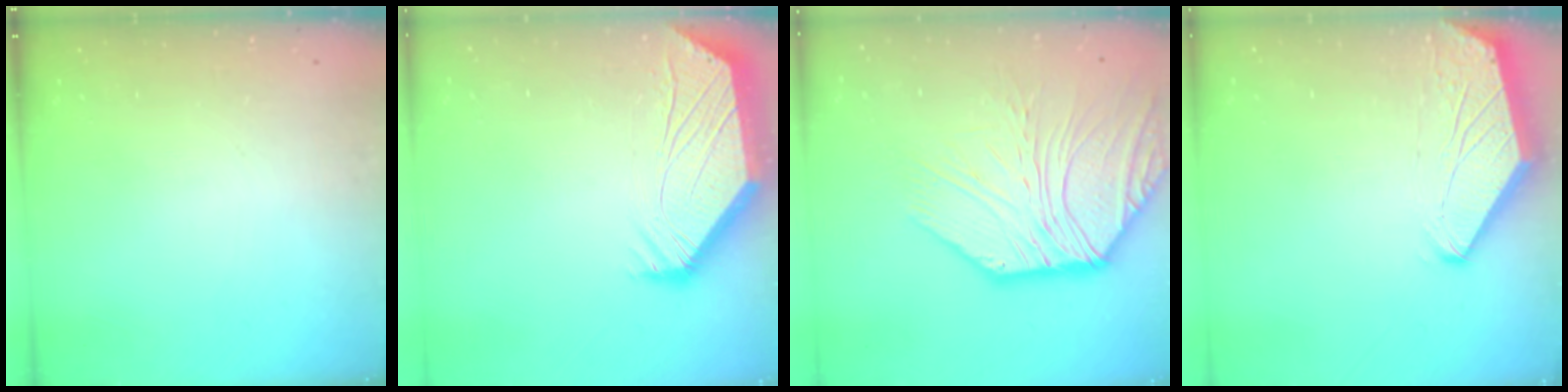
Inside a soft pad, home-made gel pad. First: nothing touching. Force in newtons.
{"total": 3.4, "press": 3.3, "slide": 0.5}
{"total": 10.6, "press": 10.5, "slide": 1.3}
{"total": 0.0}